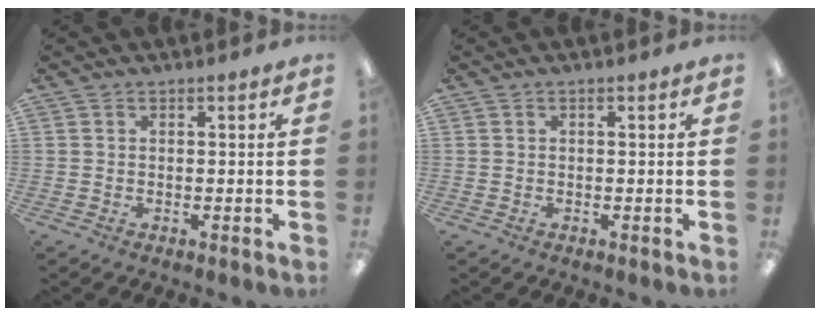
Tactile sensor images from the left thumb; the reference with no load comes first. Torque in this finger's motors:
{"motor_torque": [-0.06, 0.06, 0.18, -0.10, 0.00]}